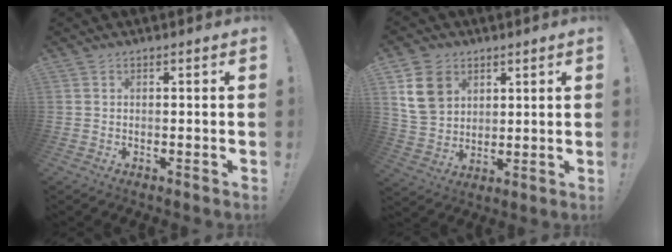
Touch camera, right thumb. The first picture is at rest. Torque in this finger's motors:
{"motor_torque": [-0.20, 0.68, 0.07, 0.24, 0.06]}